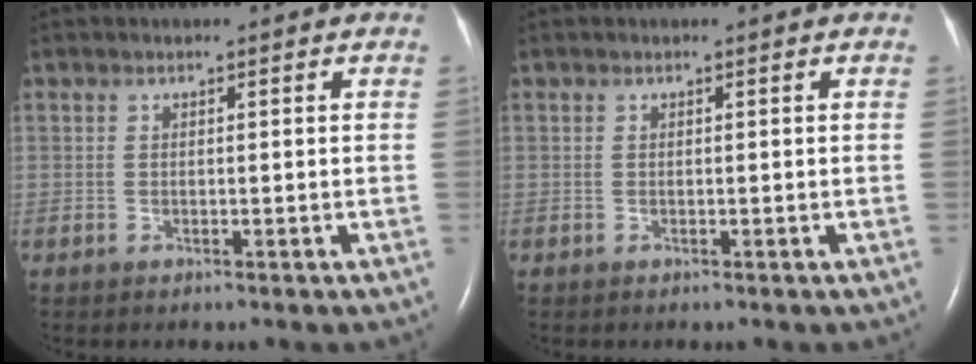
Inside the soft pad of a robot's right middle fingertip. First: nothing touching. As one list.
[{"total": 0.0}]